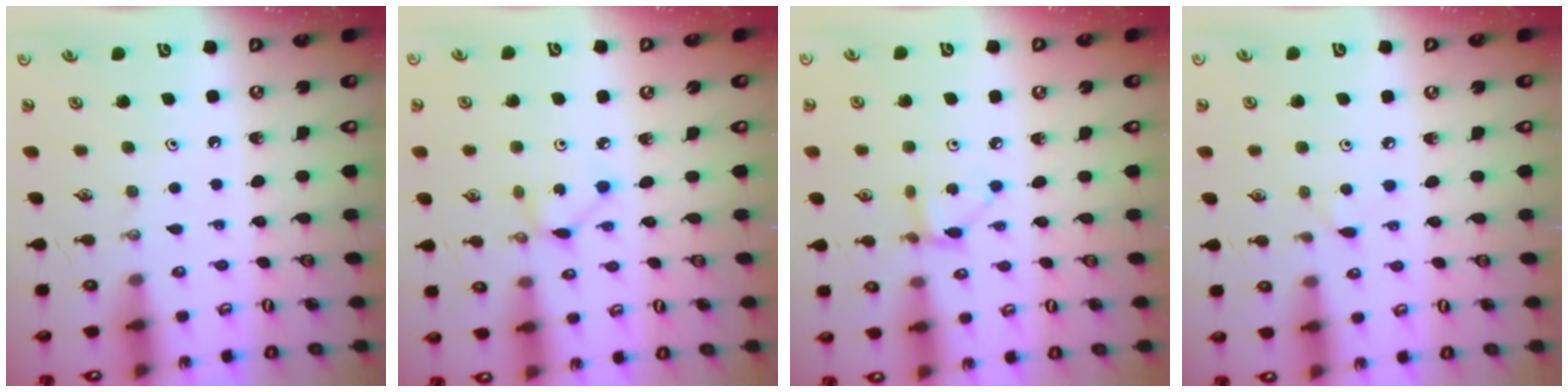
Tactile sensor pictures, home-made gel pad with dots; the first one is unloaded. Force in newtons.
{"total": 2.2, "press": 2.2, "slide": 0.1}
{"total": 4.0, "press": 4.0, "slide": 0.4}
{"total": 3.3, "press": 3.2, "slide": 0.3}